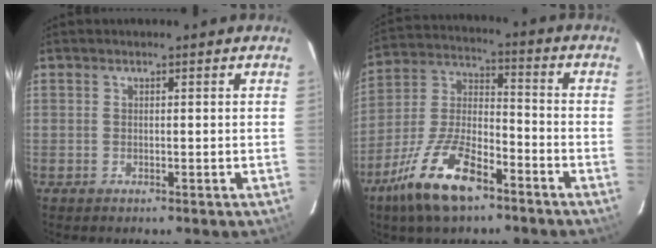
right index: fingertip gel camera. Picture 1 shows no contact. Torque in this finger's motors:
{"motor_torque": [1.39, -0.75, 0.87, 0.21]}